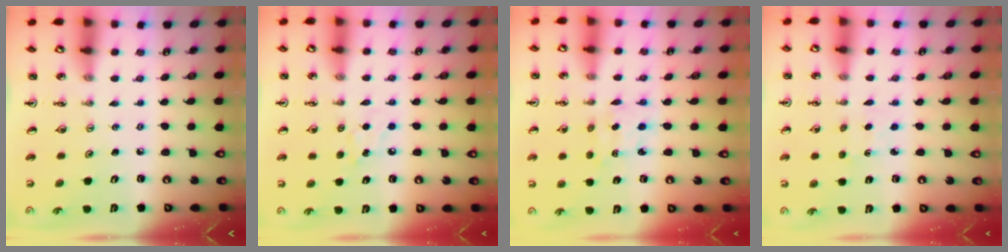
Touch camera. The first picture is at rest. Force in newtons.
{"total": 5.3, "press": 5.2, "slide": 0.8}
{"total": 2.0, "press": 1.9, "slide": 0.5}
{"total": 1.3, "press": 1.2, "slide": 0.3}